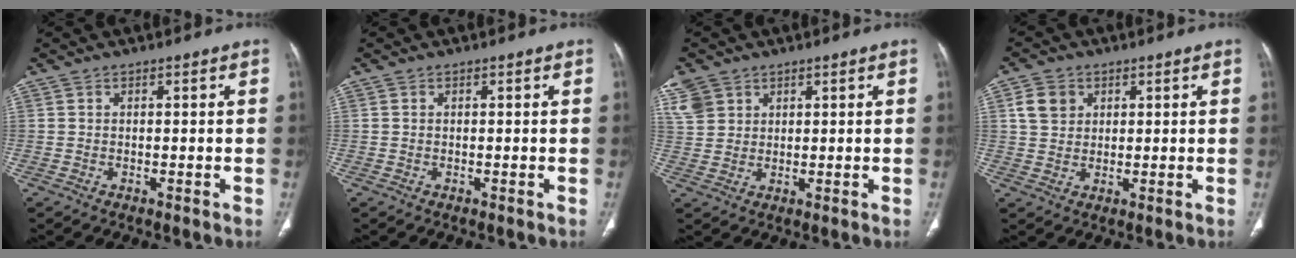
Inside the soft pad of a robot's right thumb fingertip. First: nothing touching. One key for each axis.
{"total": 0.0}
{"total": 9.4, "fx": 4.9, "fy": 7.2, "fz": 3.5, "tx": -0.086, "ty": 0.004, "tz": 0.107}
{"total": 5.1, "fx": 1.8, "fy": 4.3, "fz": 2.2, "tx": -0.024, "ty": -0.001, "tz": 0.036}